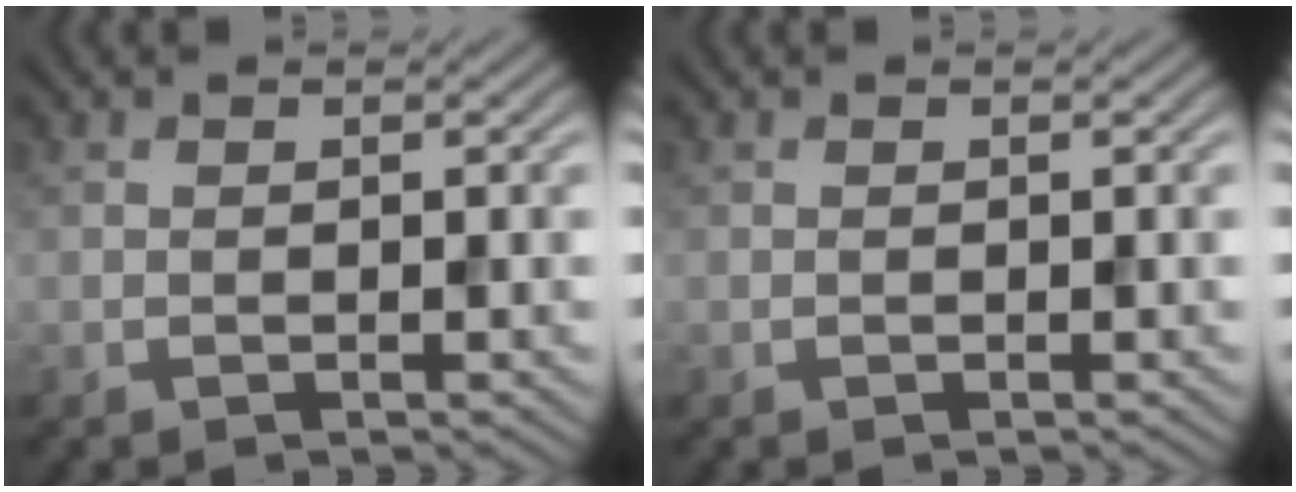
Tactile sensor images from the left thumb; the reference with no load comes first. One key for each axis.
{"total": 0.0}